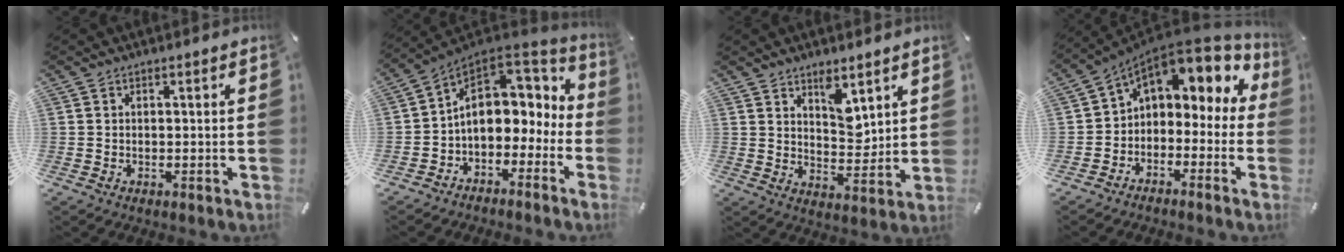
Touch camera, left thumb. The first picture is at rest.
{"total": 13.6, "force": [1.8, 9.8, 9.3], "torque": [-0.149, -0.018, 0.033]}
{"total": 7.3, "force": [4.8, 4.2, 3.6], "torque": [-0.042, -0.032, 0.080]}
{"total": 6.0, "force": [2.8, 4.5, 2.8], "torque": [-0.056, -0.029, 0.049]}